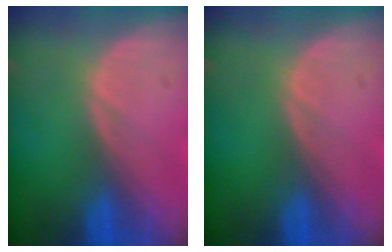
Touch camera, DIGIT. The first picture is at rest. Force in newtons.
{"total": 0.0}